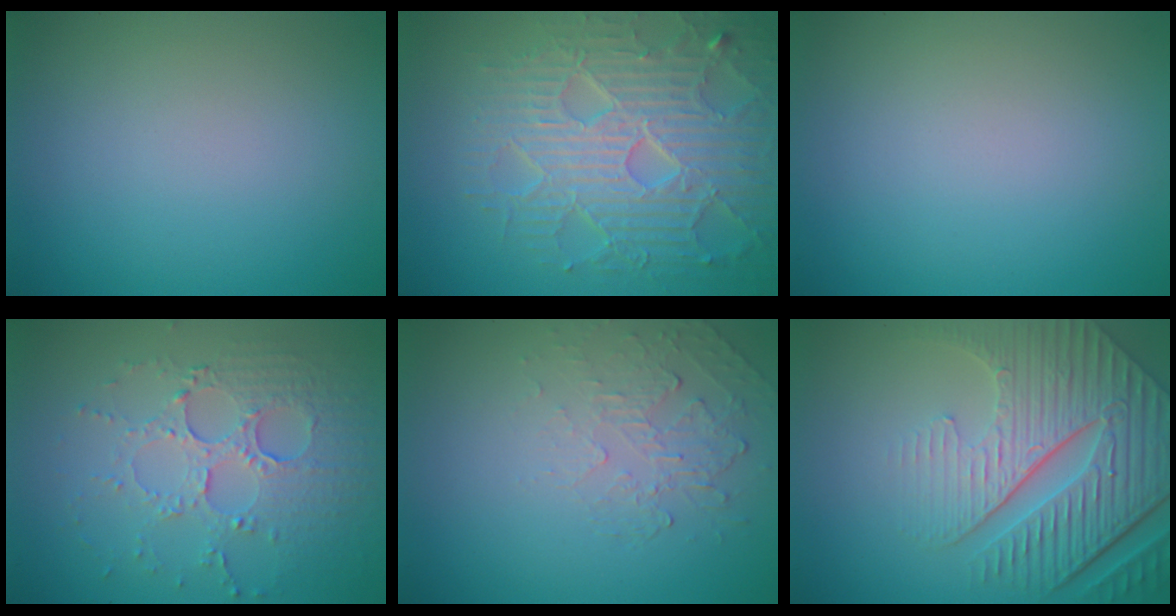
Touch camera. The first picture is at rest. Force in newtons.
{"total": 7.8, "press": 6.0, "slide": 4.9}
{"total": 0.0}
{"total": 5.5, "press": 3.8, "slide": 4.0}
{"total": 2.1, "press": 0.9, "slide": 1.9}
{"total": 9.1, "press": 6.3, "slide": 6.6}